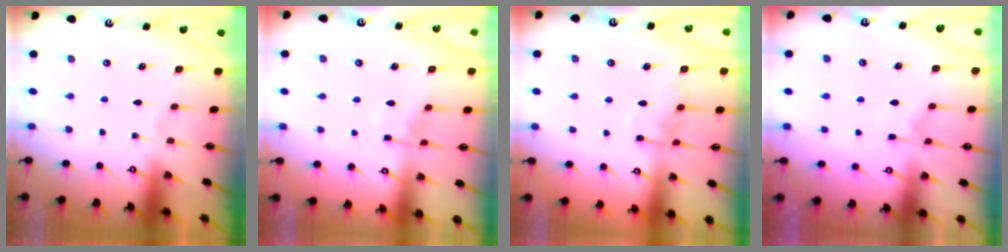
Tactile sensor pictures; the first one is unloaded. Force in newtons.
{"total": 5.4, "press": 5.3, "slide": 0.5}
{"total": 7.1, "press": 7.0, "slide": 0.6}
{"total": 4.3, "press": 4.3, "slide": 0.4}